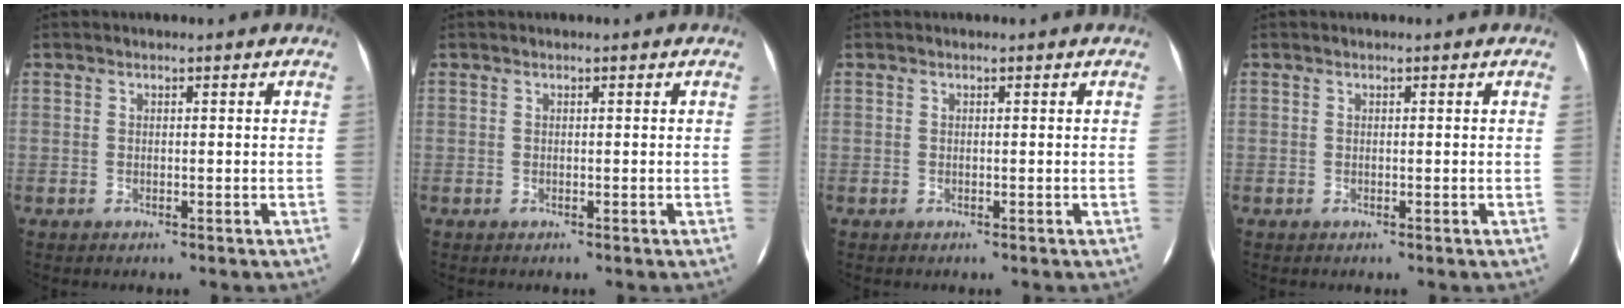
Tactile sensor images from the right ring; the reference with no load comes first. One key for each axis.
{"total": 0.0}
{"total": 0.0}
{"total": 0.0}